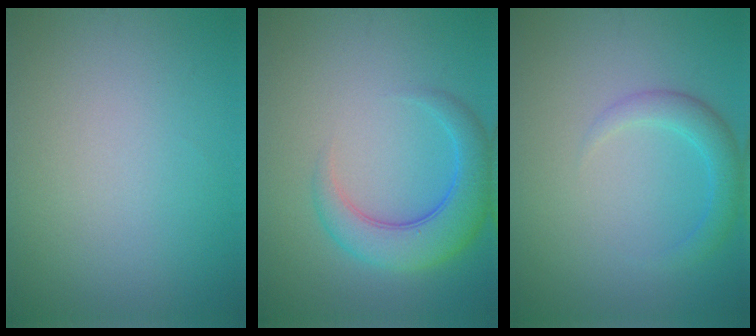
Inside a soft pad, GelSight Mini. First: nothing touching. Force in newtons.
{"total": 5.1, "press": 5.1, "slide": 0.3}
{"total": 2.3, "press": 2.3, "slide": 0.1}